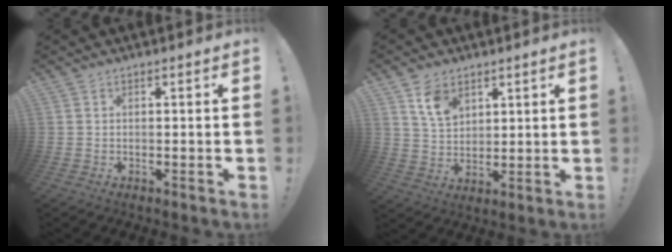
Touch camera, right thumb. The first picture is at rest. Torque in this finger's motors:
{"motor_torque": [0.10, -0.04, 0.08, -0.04, -0.04]}